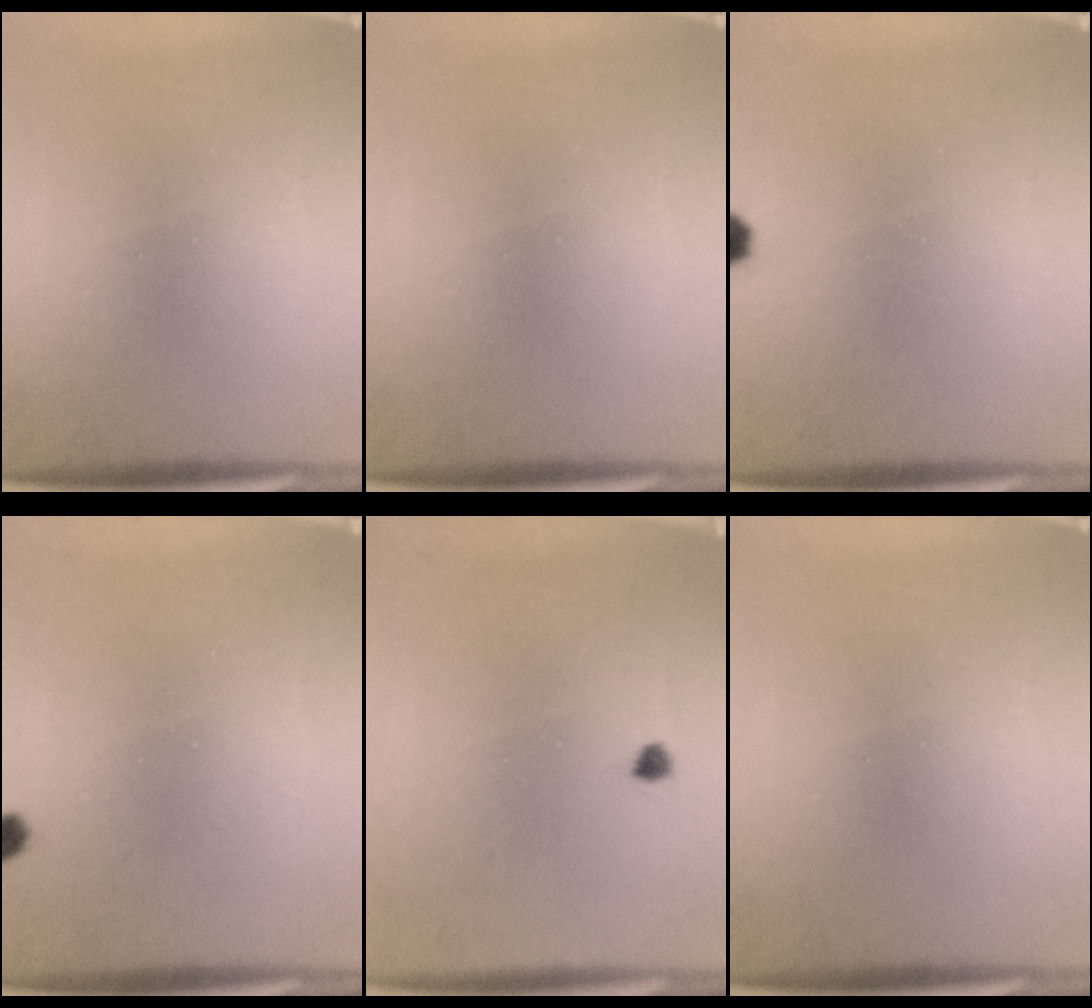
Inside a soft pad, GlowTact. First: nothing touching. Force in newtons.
{"total": 0.0}
{"total": 2.6}
{"total": 1.2}
{"total": 1.0}
{"total": 0.0}